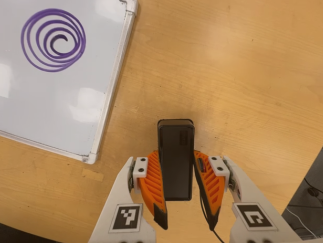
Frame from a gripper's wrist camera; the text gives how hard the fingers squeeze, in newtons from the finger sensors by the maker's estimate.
{"total": 5.0, "left": 3.8, "right": 6.2}